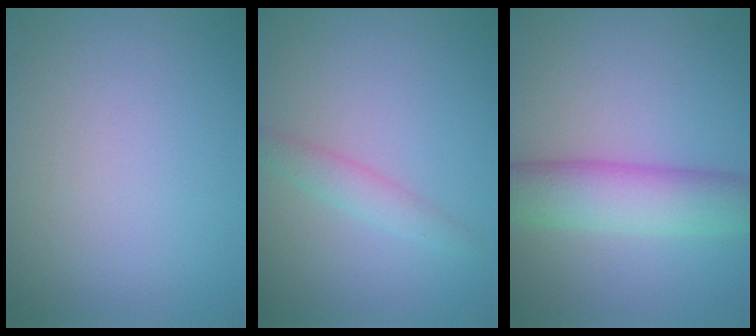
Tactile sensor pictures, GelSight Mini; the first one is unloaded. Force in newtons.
{"total": 1.8, "press": 1.8, "slide": 0.1}
{"total": 6.0, "press": 6.0, "slide": 0.2}